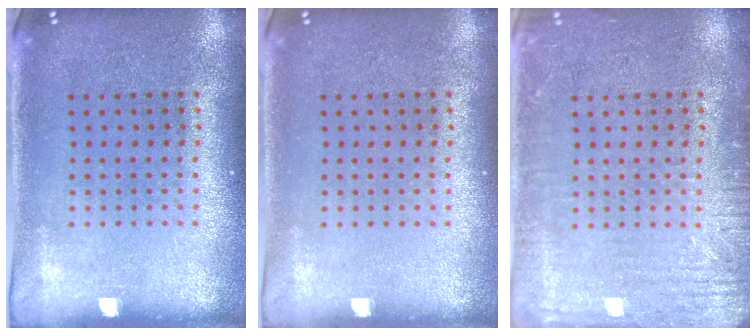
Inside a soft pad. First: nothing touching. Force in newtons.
{"total": 0.0}
{"total": 3.0, "press": 3.0, "slide": 0.3}